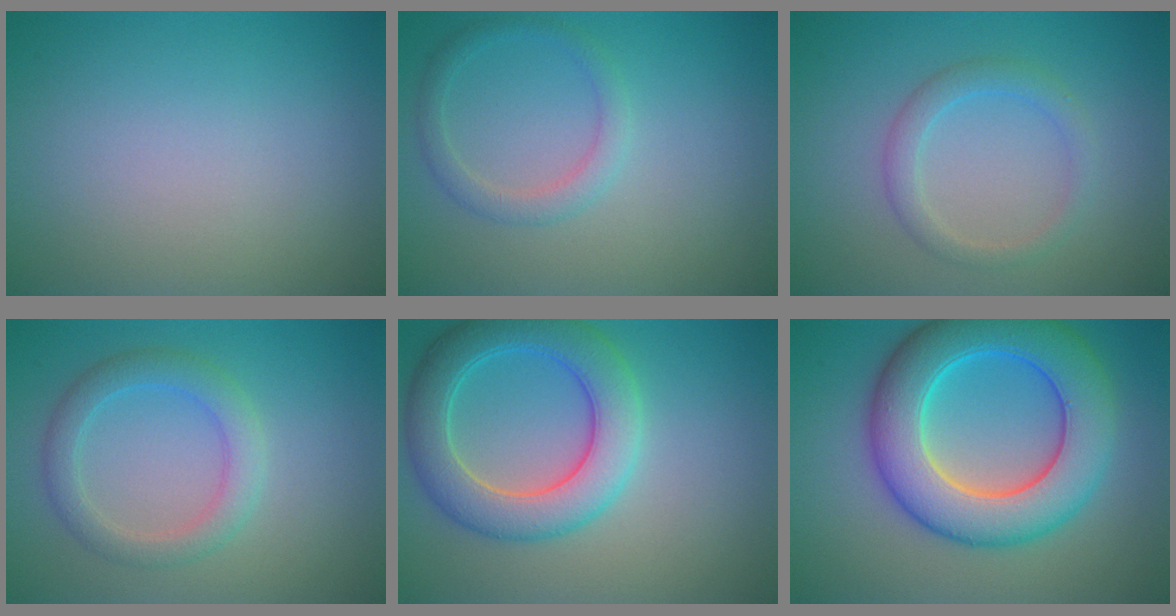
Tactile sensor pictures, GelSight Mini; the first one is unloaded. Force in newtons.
{"total": 2.0, "press": 2.0, "slide": 0.1}
{"total": 2.2, "press": 2.2, "slide": 0.1}
{"total": 3.2, "press": 3.2, "slide": 0.4}
{"total": 6.4, "press": 6.4, "slide": 0.3}
{"total": 9.9, "press": 9.9, "slide": 0.3}